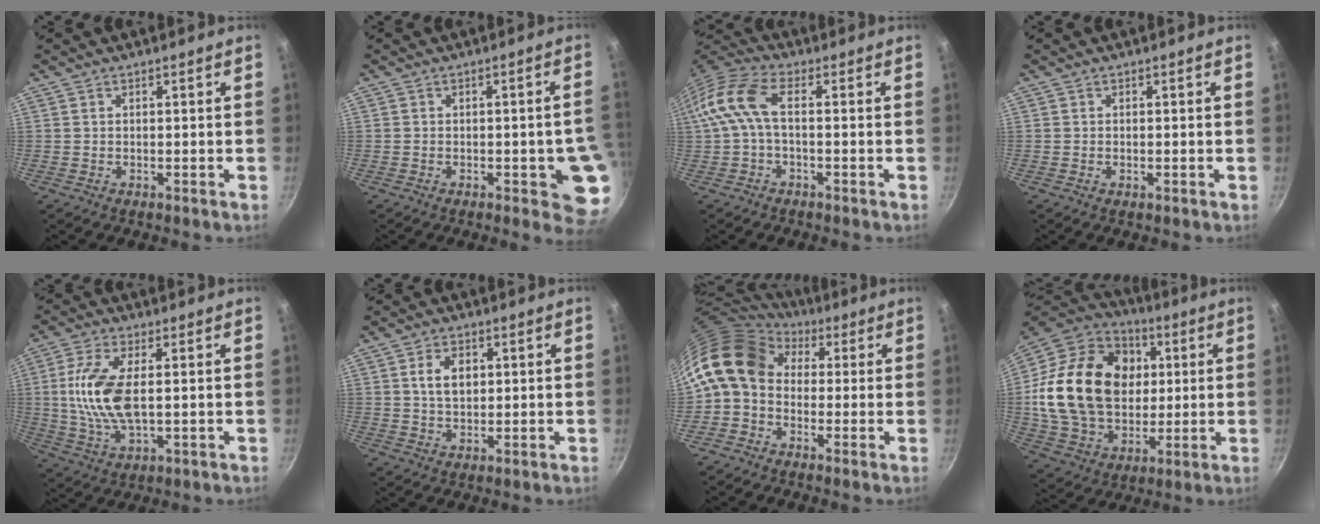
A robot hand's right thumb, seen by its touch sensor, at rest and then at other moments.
{"total": 8.3, "force": [-2.0, 2.9, 7.5], "torque": [-0.057, 0.008, -0.021]}
{"total": 9.3, "force": [-0.1, 4.6, 8.1], "torque": [-0.185, 0.027, -0.017]}
{"total": 0.7, "force": [-0.1, 0.3, 0.6], "torque": [-0.010, 0.001, -0.003]}
{"total": 12.0, "force": [1.0, 5.4, 10.7], "torque": [-0.221, -0.002, 0.018]}
{"total": 5.6, "force": [1.3, 3.7, 4.0], "torque": [-0.055, -0.001, 0.023]}
{"total": 12.1, "force": [2.3, 9.2, 7.5], "torque": [-0.126, 0.022, 0.016]}
{"total": 27.9, "force": [3.5, 20.6, 18.5], "torque": [-0.308, 0.015, 0.068]}